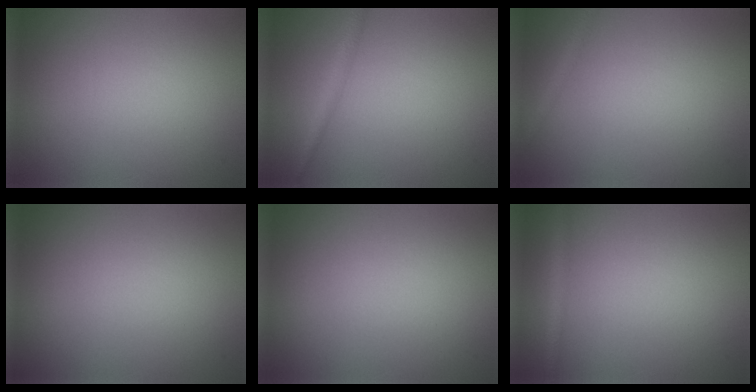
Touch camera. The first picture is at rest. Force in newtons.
{"total": 1.6, "press": 1.5, "slide": 0.2}
{"total": 1.3, "press": 1.2, "slide": 0.1}
{"total": 0.0}
{"total": 0.0}
{"total": 1.6, "press": 1.6, "slide": 0.1}